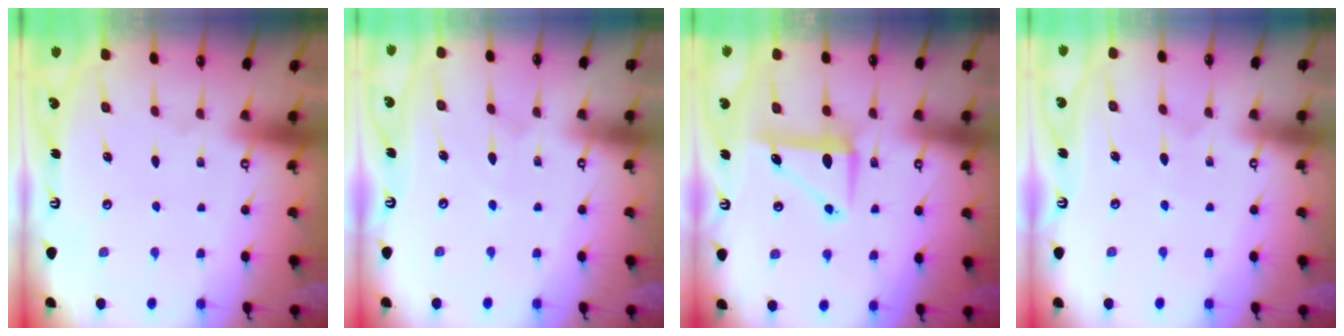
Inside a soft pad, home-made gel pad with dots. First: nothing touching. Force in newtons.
{"total": 4.9, "press": 4.9, "slide": 0.6}
{"total": 8.2, "press": 8.1, "slide": 1.3}
{"total": 4.3, "press": 4.2, "slide": 0.4}